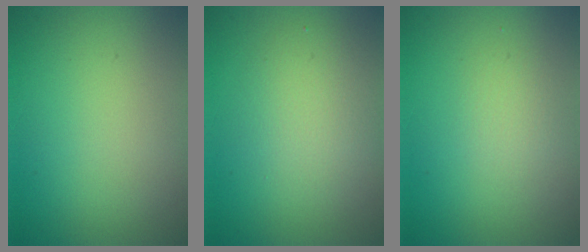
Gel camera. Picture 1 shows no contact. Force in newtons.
{"total": 2.9, "press": 2.9, "slide": 0.0}
{"total": 1.2, "press": 1.2, "slide": 0.0}